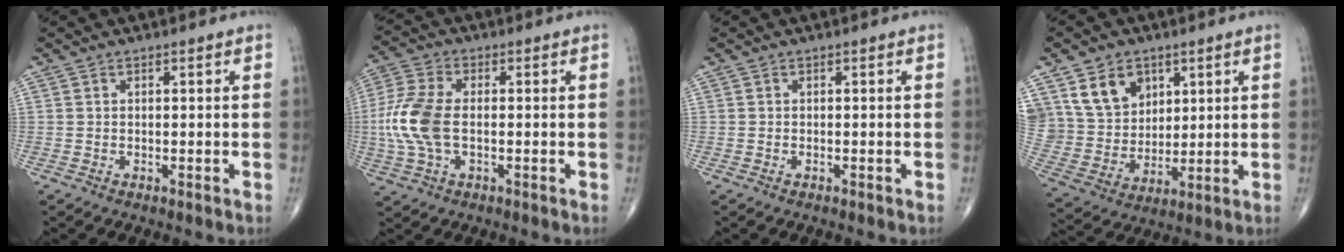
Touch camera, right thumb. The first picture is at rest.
{"total": 10.7, "force": [-0.9, 5.8, 9.0], "torque": [-0.218, 0.013, -0.019]}
{"total": 0.0}
{"total": 13.2, "force": [6.4, 10.0, 5.8], "torque": [-0.081, -0.023, 0.135]}